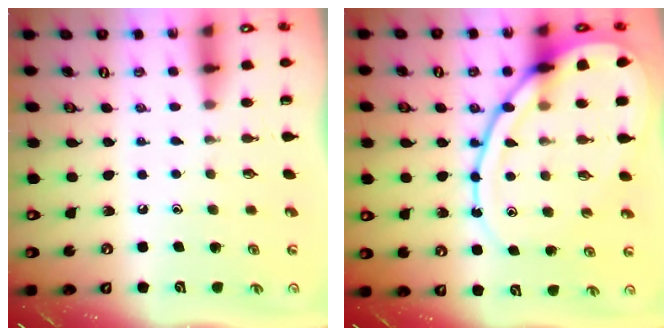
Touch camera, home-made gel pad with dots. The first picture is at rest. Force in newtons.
{"total": 16.3, "press": 16.2, "slide": 1.4}